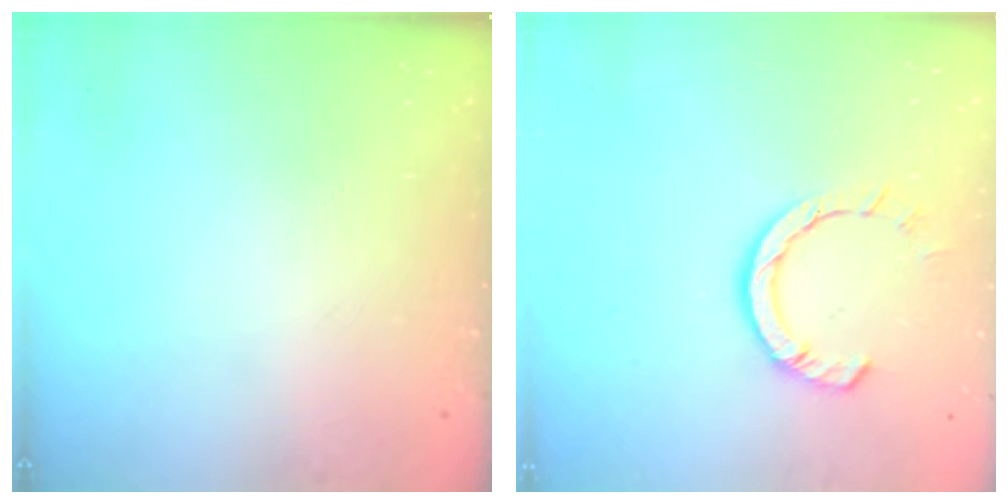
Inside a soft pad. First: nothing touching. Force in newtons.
{"total": 7.8, "press": 7.7, "slide": 1.2}